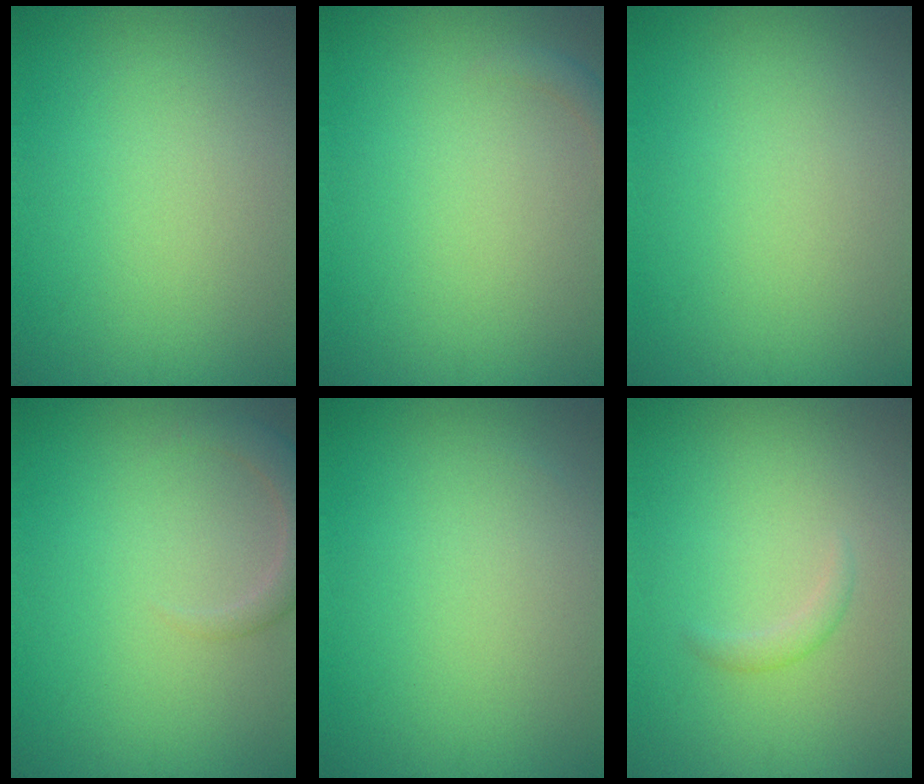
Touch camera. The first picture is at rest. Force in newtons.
{"total": 1.0, "press": 1.0, "slide": 0.2}
{"total": 0.0}
{"total": 2.4, "press": 2.4, "slide": 0.3}
{"total": 0.0}
{"total": 0.9, "press": 0.9, "slide": 0.0}